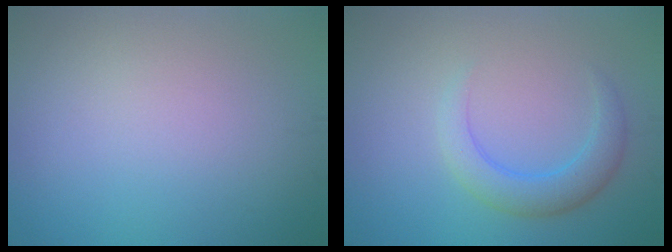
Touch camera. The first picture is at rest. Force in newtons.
{"total": 3.2, "press": 3.2, "slide": 0.2}